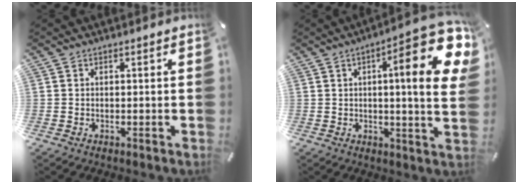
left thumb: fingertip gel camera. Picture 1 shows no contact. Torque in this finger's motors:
{"motor_torque": [2.26, 2.74, 1.52, -1.25, 0.33]}